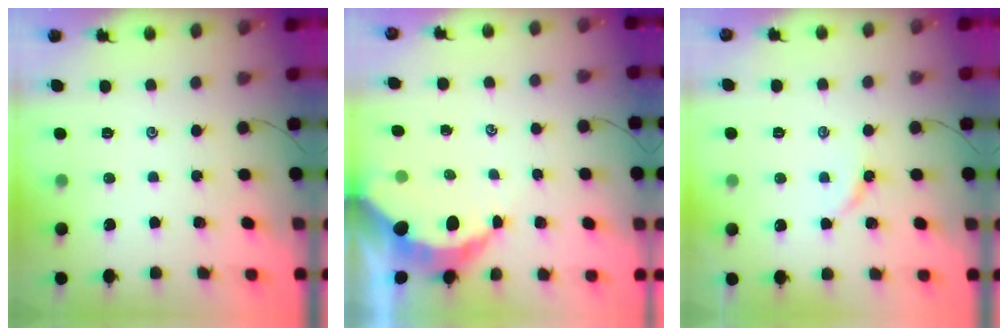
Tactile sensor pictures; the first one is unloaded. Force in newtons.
{"total": 5.4, "press": 5.3, "slide": 0.8}
{"total": 3.0, "press": 2.9, "slide": 0.3}